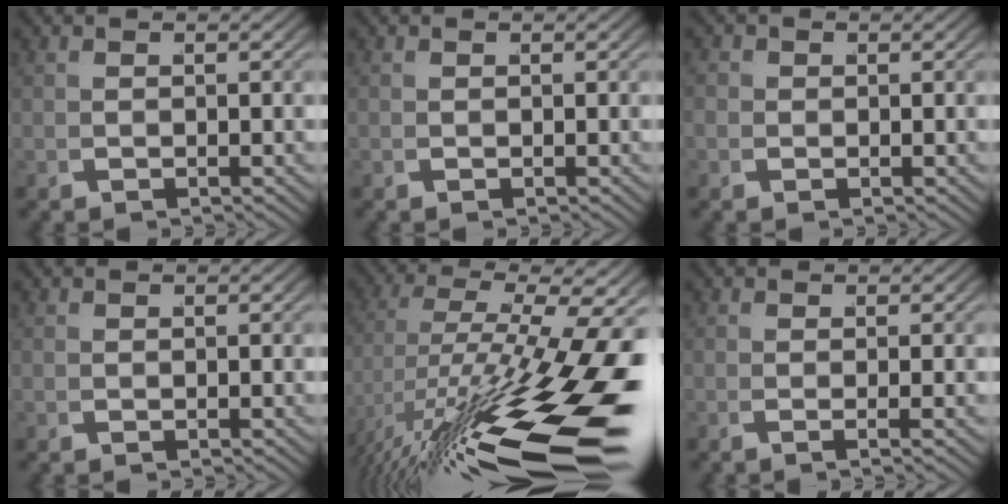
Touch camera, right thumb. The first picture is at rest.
{"total": 0.0}
{"total": 2.0, "force": [0.2, 1.8, 0.8], "torque": [-0.015, 0.004, -0.002]}
{"total": 0.0}
{"total": 14.8, "force": [-3.4, 5.8, 13.2], "torque": [-0.228, -0.042, -0.014]}
{"total": 0.7, "force": [-0.2, -0.5, 0.5], "torque": [-0.003, 0.003, -0.008]}